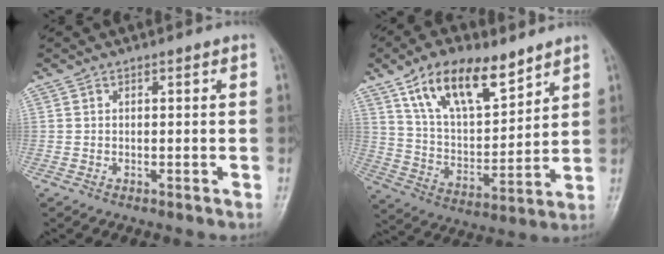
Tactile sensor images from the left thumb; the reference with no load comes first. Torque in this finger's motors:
{"motor_torque": [0.75, 0.67, 1.72, -1.05, 0.43]}